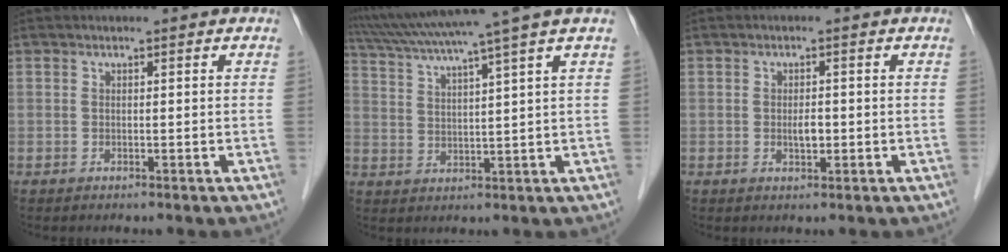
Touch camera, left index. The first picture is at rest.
{"total": 12.8, "force": [10.1, -2.3, 7.5], "torque": [-0.131, 0.007, 0.155]}
{"total": 2.0, "force": [-0.3, 0.8, 1.8], "torque": [-0.033, 0.000, -0.003]}